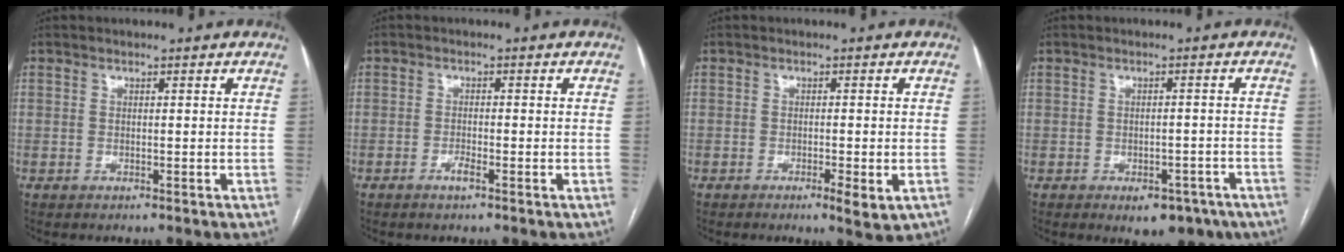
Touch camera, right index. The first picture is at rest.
{"total": 1.4, "force": [-1.0, 0.1, 1.0], "torque": [-0.019, 0.001, -0.021]}
{"total": 3.6, "force": [-1.6, 0.9, 3.1], "torque": [-0.043, -0.004, -0.018]}
{"total": 7.2, "force": [-4.5, 4.3, 3.7], "torque": [-0.029, 0.016, -0.052]}